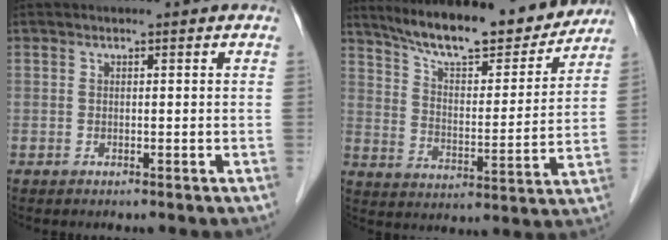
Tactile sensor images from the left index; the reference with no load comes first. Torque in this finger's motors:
{"motor_torque": [-0.29, -0.33, -0.01, 0.03]}